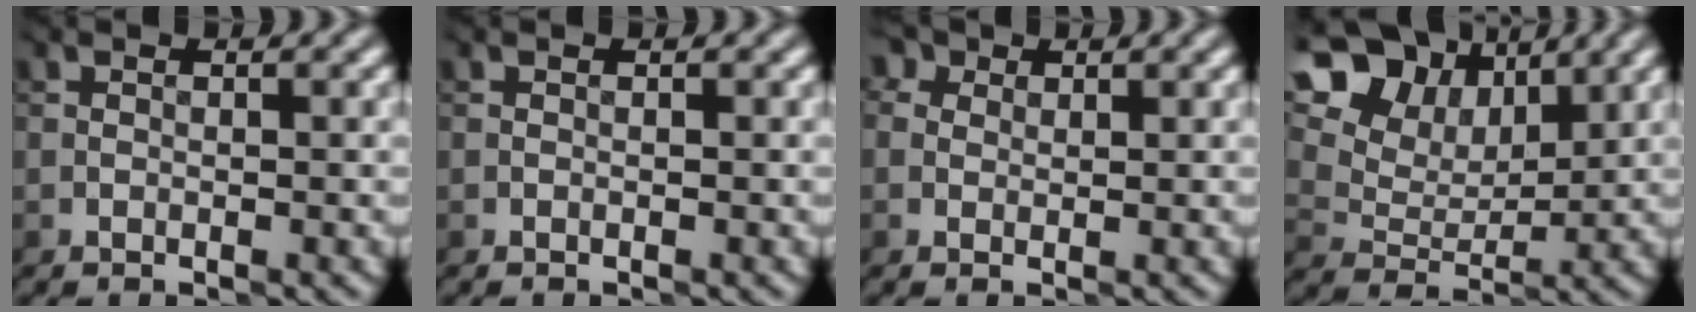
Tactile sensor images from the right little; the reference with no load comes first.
{"total": 0.0}
{"total": 1.9, "force": [0.7, 1.6, 0.8], "torque": [0.007, 0.005, -0.014]}
{"total": 14.3, "force": [9.0, 9.1, 6.4], "torque": [-0.147, 0.030, 0.180]}